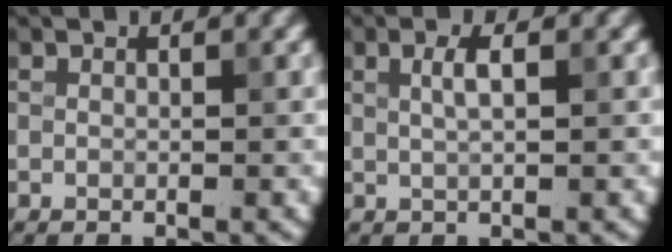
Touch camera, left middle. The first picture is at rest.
{"total": 1.7, "force": [0.5, 0.5, 1.6], "torque": [-0.027, 0.003, 0.008]}